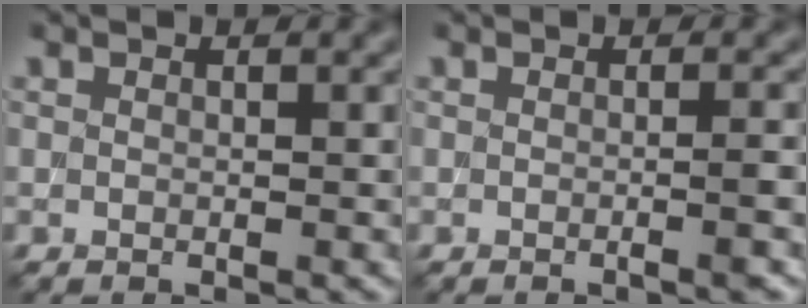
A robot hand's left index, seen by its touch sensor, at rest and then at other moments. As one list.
[{"total": 2.4, "force": [-0.4, 0.9, 2.2], "torque": [-0.004, 0.007, -0.010]}]